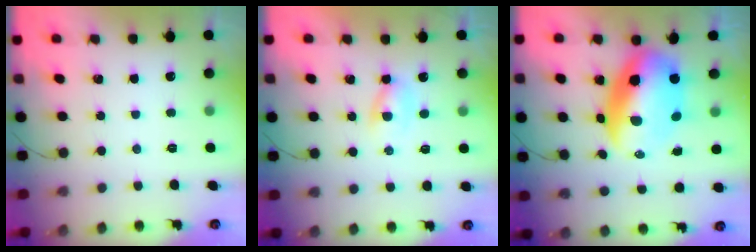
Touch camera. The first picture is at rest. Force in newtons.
{"total": 1.9, "press": 1.6, "slide": 1.0}
{"total": 14.3, "press": 13.8, "slide": 3.7}